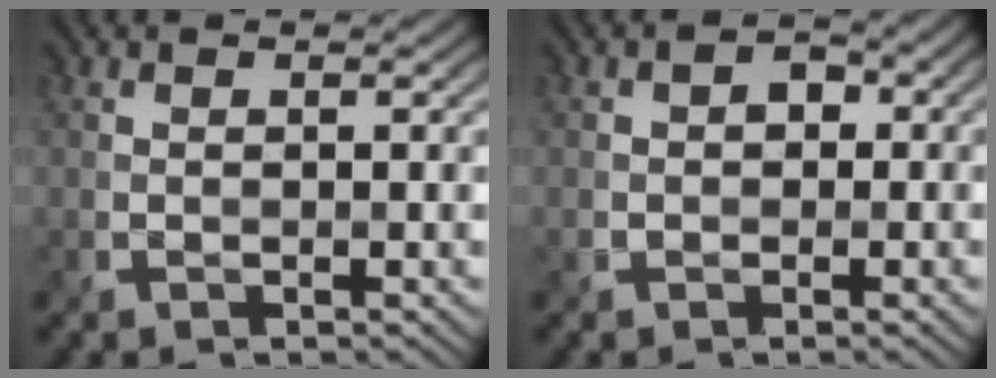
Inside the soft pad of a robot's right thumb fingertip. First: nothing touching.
{"total": 2.2, "force": [-0.1, 1.9, 1.1], "torque": [-0.020, 0.002, -0.004]}